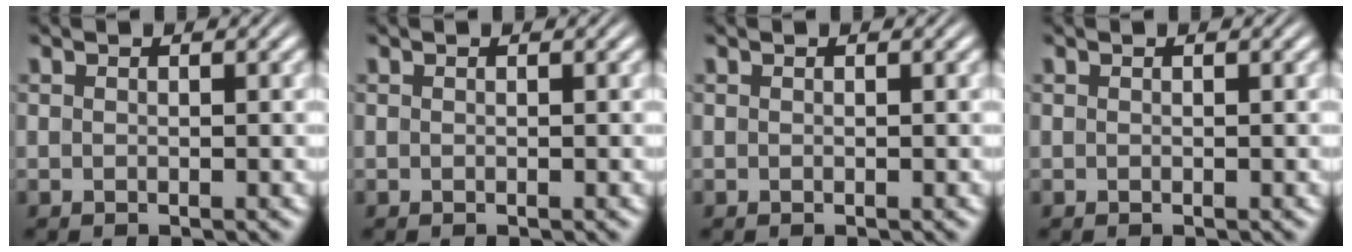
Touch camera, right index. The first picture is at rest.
{"total": 0.0}
{"total": 0.0}
{"total": 0.0}